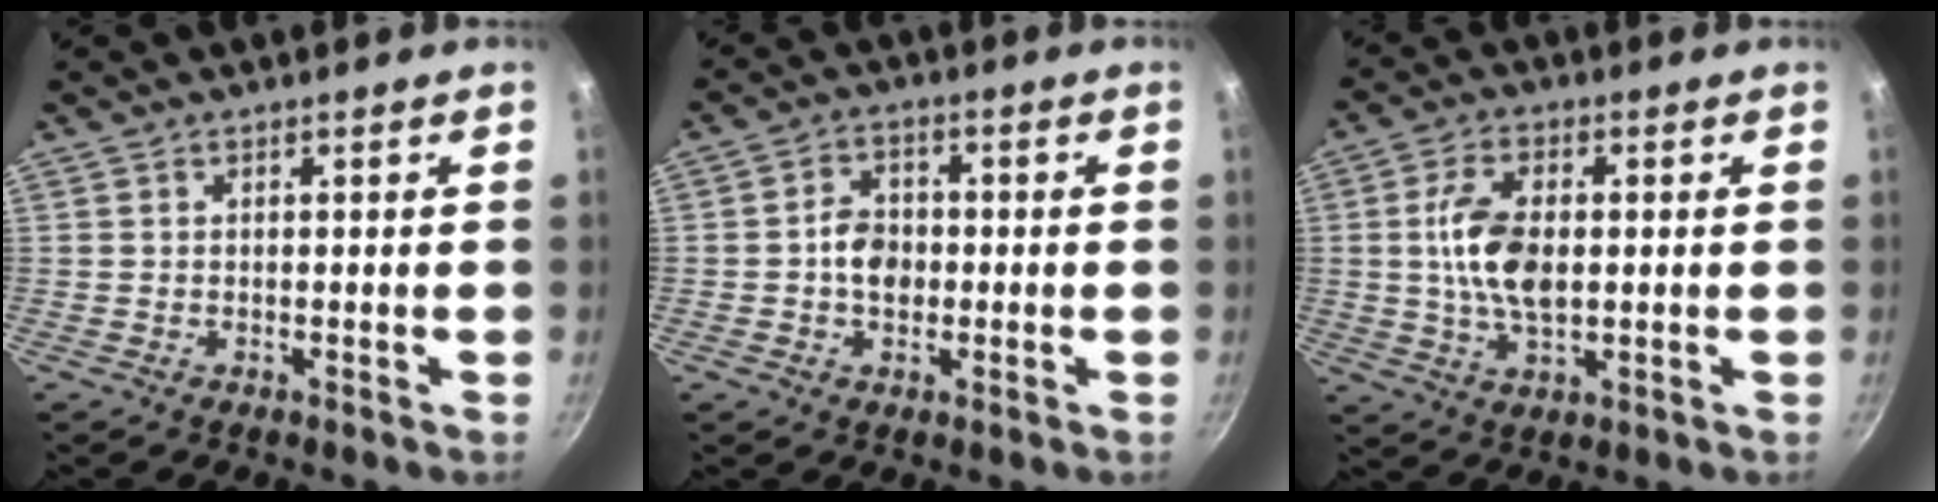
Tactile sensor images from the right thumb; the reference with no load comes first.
{"total": 5.8, "force": [-0.7, 4.4, 3.7], "torque": [-0.043, 0.014, -0.017]}
{"total": 10.3, "force": [0.6, 5.5, 8.8], "torque": [-0.169, 0.000, 0.013]}